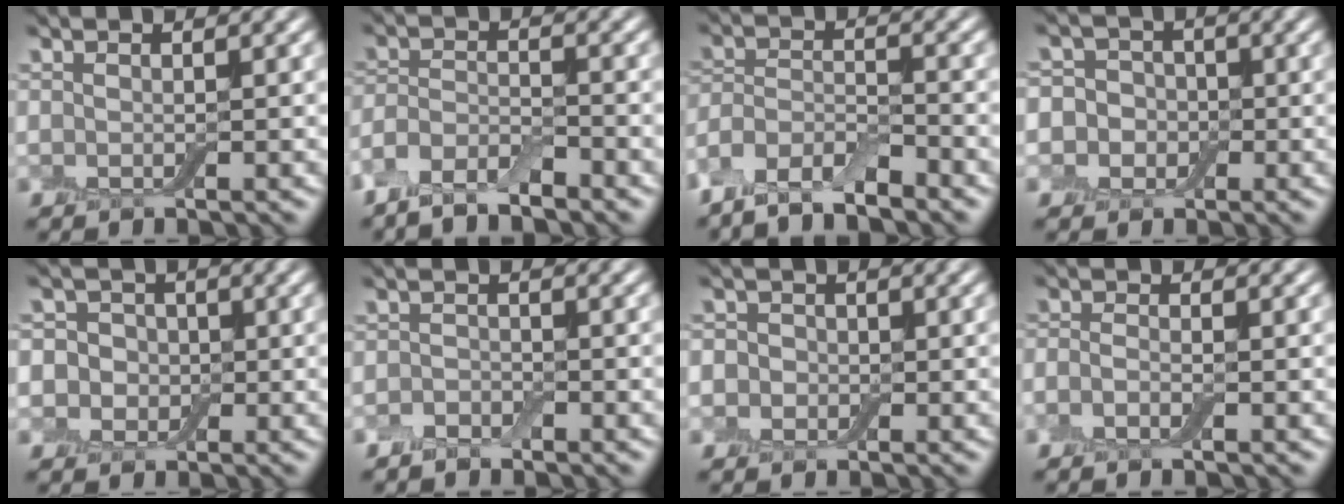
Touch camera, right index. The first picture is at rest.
{"total": 4.1, "force": [-3.3, 1.1, 2.1], "torque": [-0.047, -0.003, -0.071]}
{"total": 5.6, "force": [-4.7, 1.5, 2.7], "torque": [-0.054, 0.000, -0.095]}
{"total": 6.6, "force": [-0.4, 6.2, 2.2], "torque": [-0.024, 0.042, -0.064]}
{"total": 6.8, "force": [1.0, 6.2, 2.5], "torque": [-0.038, 0.054, -0.023]}
{"total": 1.4, "force": [-1.0, 0.7, 0.4], "torque": [-0.010, 0.005, -0.024]}
{"total": 2.9, "force": [0.1, 2.7, 1.0], "torque": [0.008, 0.015, -0.037]}
{"total": 1.3, "force": [-0.8, 0.5, 0.8], "torque": [-0.023, 0.001, -0.022]}